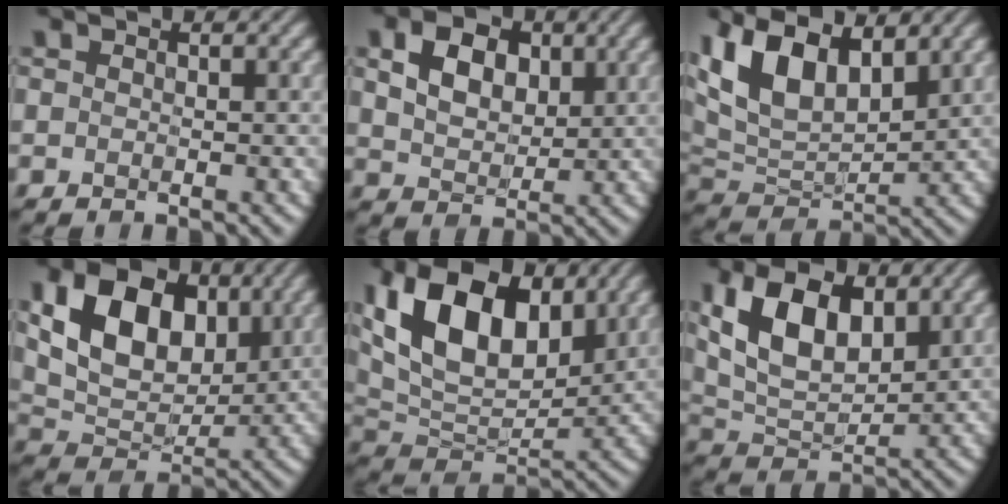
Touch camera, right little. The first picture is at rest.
{"total": 4.7, "force": [1.1, 3.4, 3.0], "torque": [-0.067, 0.000, 0.019]}
{"total": 10.3, "force": [4.5, 5.6, 7.4], "torque": [-0.169, 0.008, 0.082]}
{"total": 9.9, "force": [2.6, 6.5, 6.9], "torque": [-0.138, -0.001, 0.045]}
{"total": 13.1, "force": [4.6, 8.0, 9.3], "torque": [-0.182, 0.015, 0.082]}
{"total": 8.8, "force": [2.8, 5.1, 6.7], "torque": [-0.142, 0.004, 0.049]}